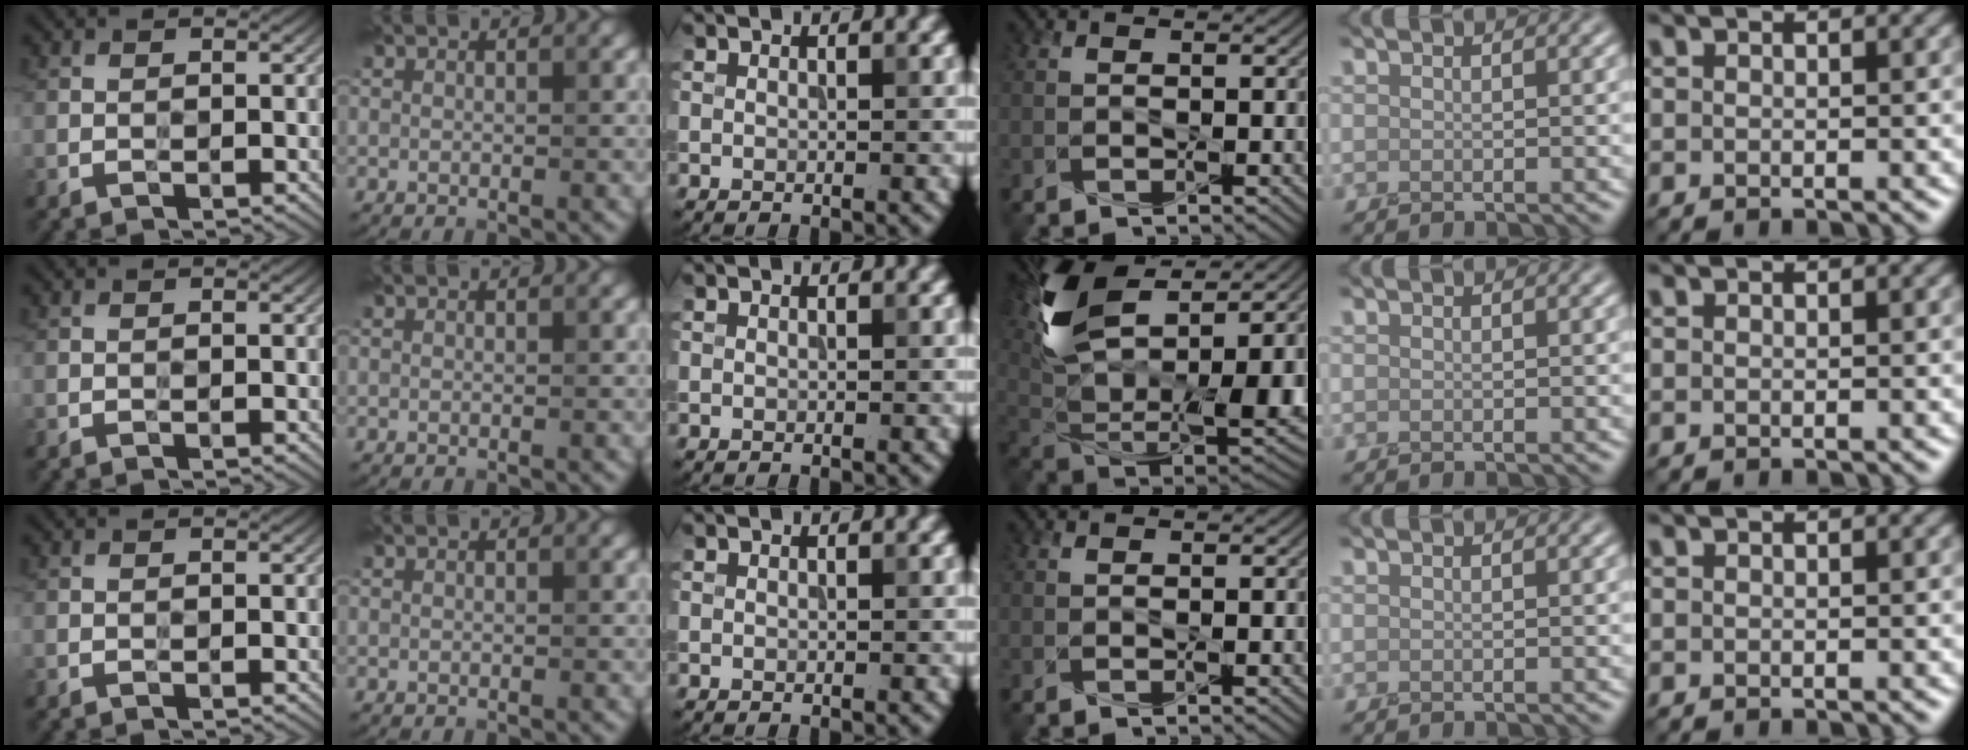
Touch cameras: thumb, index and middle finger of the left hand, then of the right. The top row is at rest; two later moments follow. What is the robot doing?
{"motion": "squeeze", "object": "paper clamp"}